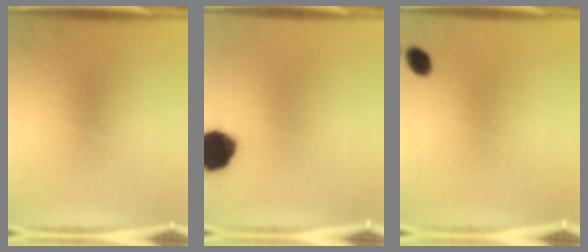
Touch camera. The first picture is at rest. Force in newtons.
{"total": 11.4}
{"total": 2.7}